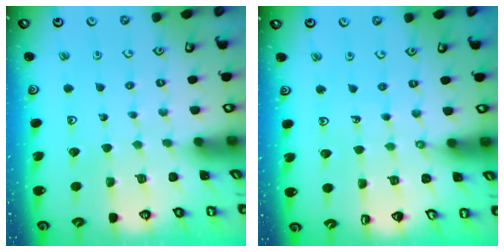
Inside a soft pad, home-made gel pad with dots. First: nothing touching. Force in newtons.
{"total": 4.2, "press": 4.0, "slide": 1.5}